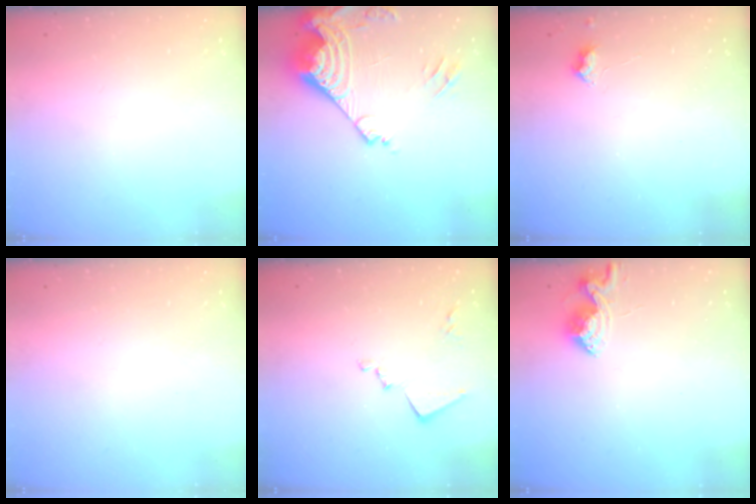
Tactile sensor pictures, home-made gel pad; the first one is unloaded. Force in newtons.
{"total": 19.0, "press": 18.8, "slide": 2.5}
{"total": 3.2, "press": 3.1, "slide": 0.4}
{"total": 0.0}
{"total": 10.2, "press": 10.2, "slide": 0.7}
{"total": 9.0, "press": 9.0, "slide": 0.6}